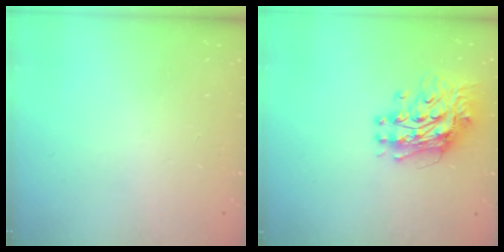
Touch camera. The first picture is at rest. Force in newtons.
{"total": 12.2, "press": 12.2, "slide": 1.0}